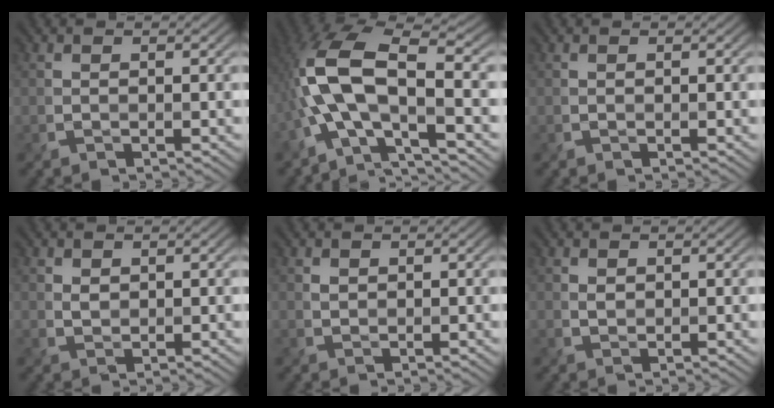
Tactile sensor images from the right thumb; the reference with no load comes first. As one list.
[{"total": 12.9, "force": [-2.2, 4.9, 11.7], "torque": [-0.264, 0.012, -0.054]}, {"total": 0.0}, {"total": 1.0, "force": [0.7, 0.7, 0.2], "torque": [-0.010, -0.003, 0.017]}, {"total": 0.7, "force": [0.5, 0.5, 0.0], "torque": [-0.007, -0.004, 0.014]}, {"total": 0.7, "force": [0.5, 0.4, 0.0], "torque": [-0.008, -0.004, 0.014]}]